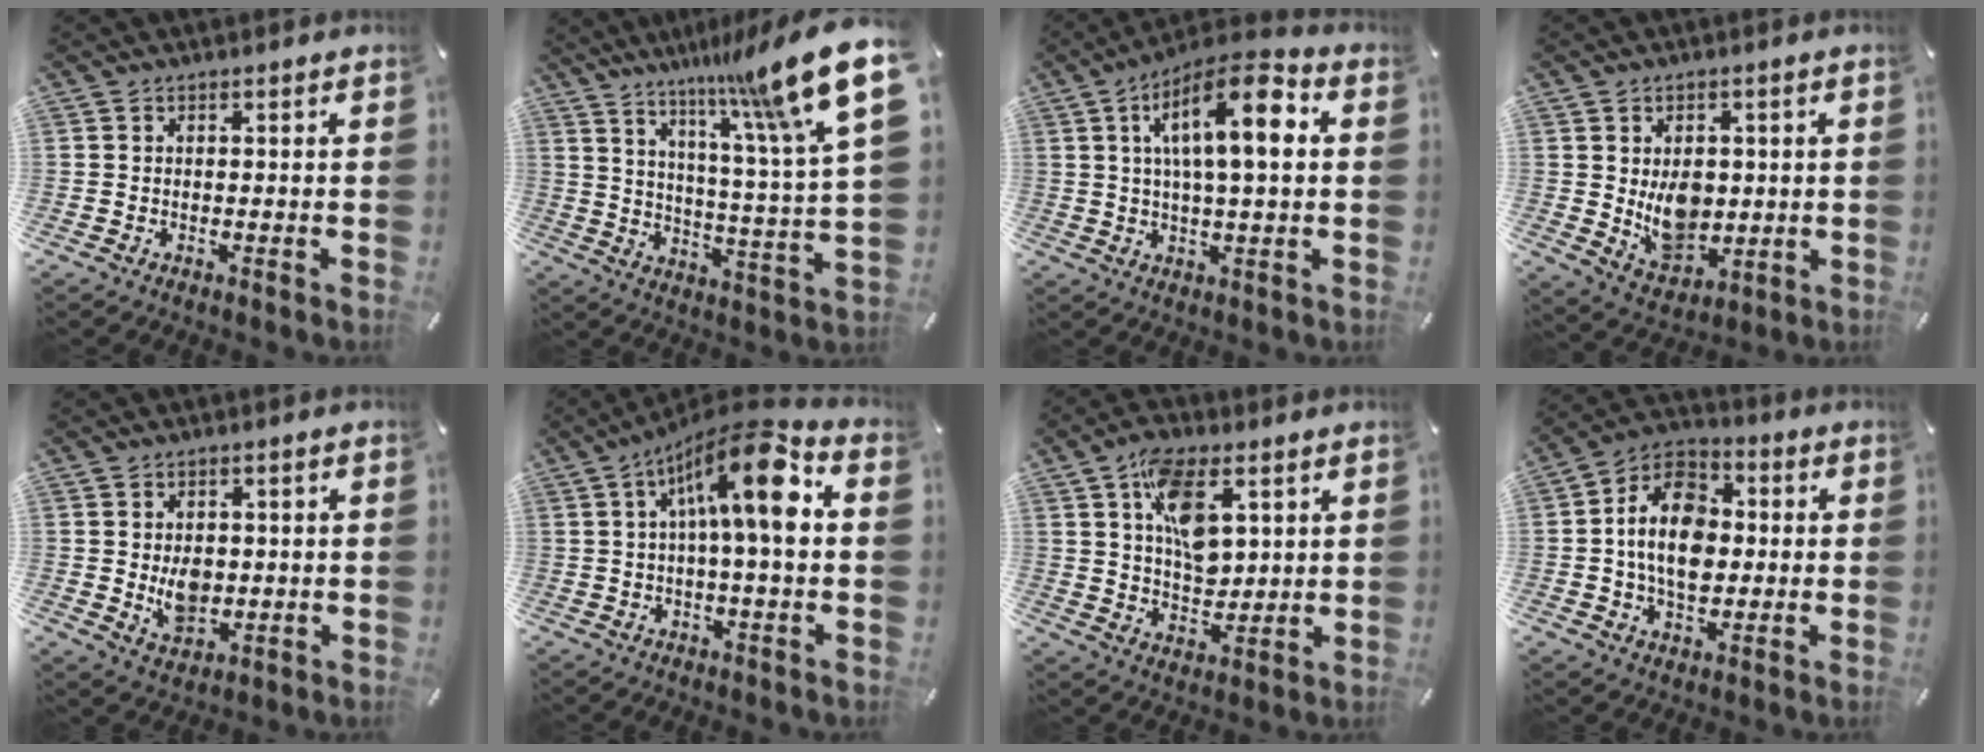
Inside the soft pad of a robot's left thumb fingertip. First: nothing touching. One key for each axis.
{"total": 19.3, "fx": 13.3, "fy": 2.1, "fz": 13.8, "tx": -0.223, "ty": -0.086, "tz": 0.205}
{"total": 14.8, "fx": 4.3, "fy": 5.0, "fz": 13.2, "tx": -0.214, "ty": -0.001, "tz": 0.069}
{"total": 9.7, "fx": 0.6, "fy": 7.6, "fz": 6.0, "tx": -0.072, "ty": -0.006, "tz": 0.012}
{"total": 6.7, "fx": 0.0, "fy": 5.1, "fz": 4.3, "tx": -0.070, "ty": -0.011, "tz": -0.005}
{"total": 15.5, "fx": 3.7, "fy": 4.1, "fz": 14.5, "tx": -0.241, "ty": -0.015, "tz": 0.052}
{"total": 12.4, "fx": 4.8, "fy": 7.5, "fz": 8.6, "tx": -0.137, "ty": -0.003, "tz": 0.090}
{"total": 14.4, "fx": 0.0, "fy": 10.5, "fz": 9.9, "tx": -0.193, "ty": 0.012, "tz": -0.002}